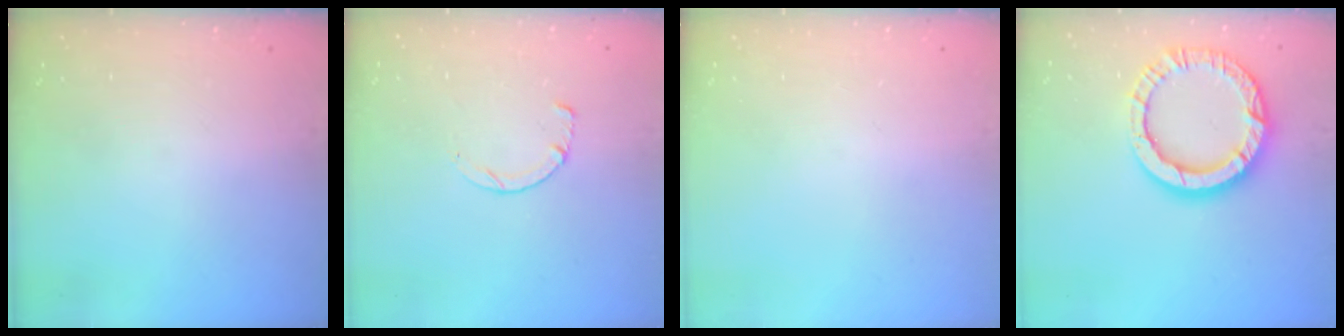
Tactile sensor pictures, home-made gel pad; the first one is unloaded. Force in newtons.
{"total": 2.5, "press": 2.5, "slide": 0.3}
{"total": 0.0}
{"total": 12.7, "press": 12.6, "slide": 1.2}